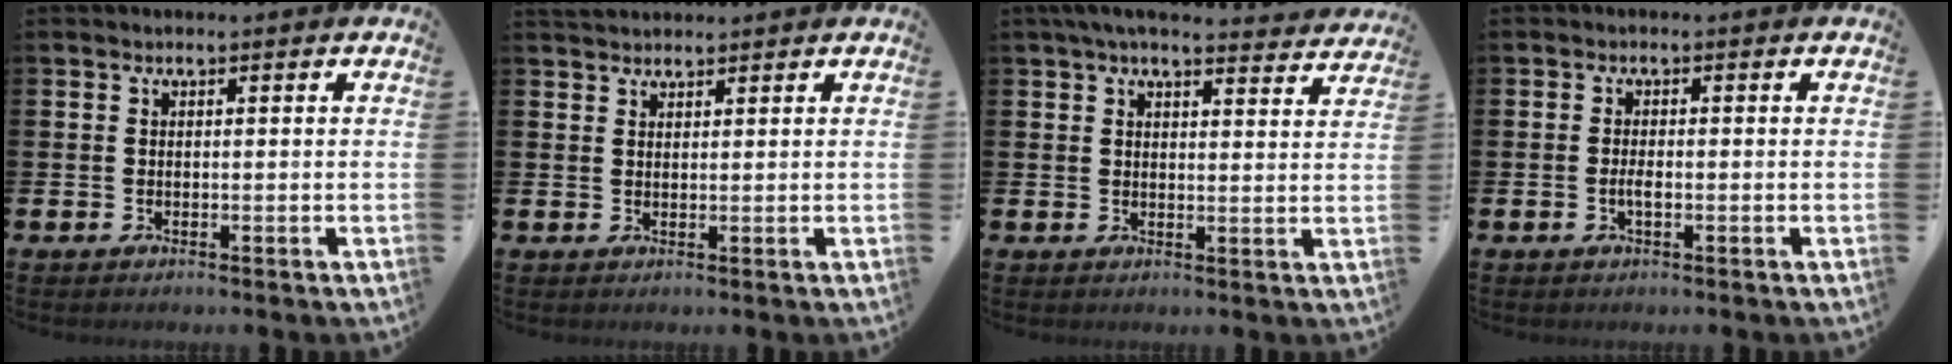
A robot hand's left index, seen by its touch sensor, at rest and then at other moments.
{"total": 1.9, "force": [1.8, 0.5, 0.0], "torque": [0.005, -0.004, 0.033]}
{"total": 4.7, "force": [4.3, 0.5, 1.7], "torque": [-0.032, -0.019, 0.076]}
{"total": 1.5, "force": [-0.4, 0.5, 1.4], "torque": [-0.025, 0.000, -0.007]}